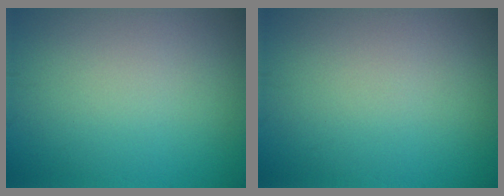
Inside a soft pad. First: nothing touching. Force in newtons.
{"total": 0.0}